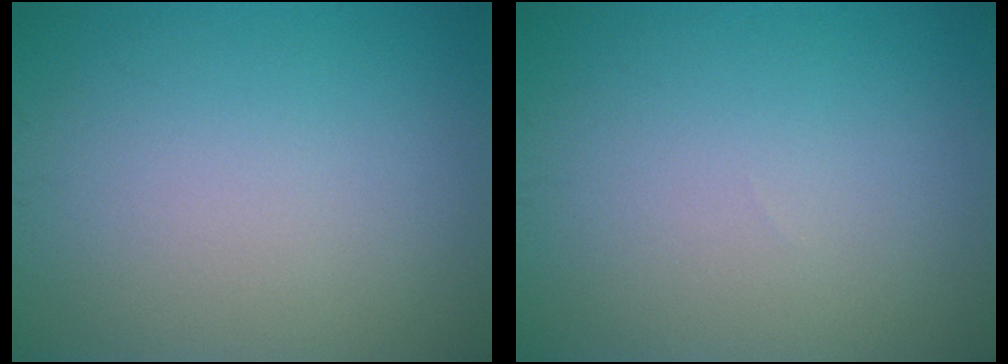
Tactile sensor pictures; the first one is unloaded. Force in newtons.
{"total": 0.0}